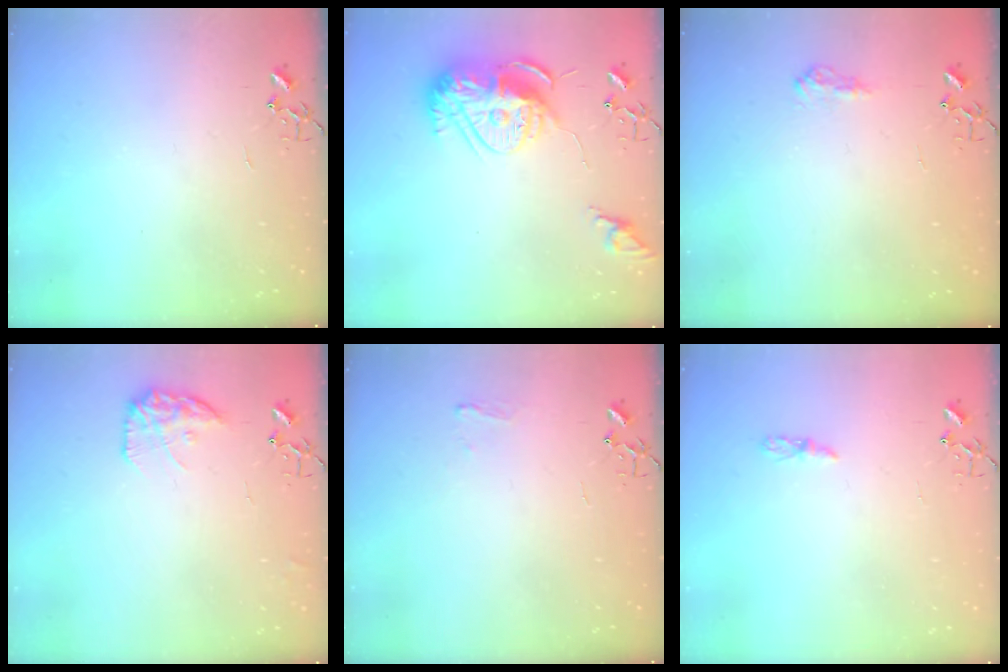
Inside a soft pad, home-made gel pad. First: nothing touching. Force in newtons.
{"total": 15.2, "press": 15.2, "slide": 1.4}
{"total": 8.8, "press": 8.8, "slide": 0.8}
{"total": 12.1, "press": 12.0, "slide": 0.6}
{"total": 5.2, "press": 5.1, "slide": 0.6}
{"total": 3.2, "press": 3.2, "slide": 0.4}